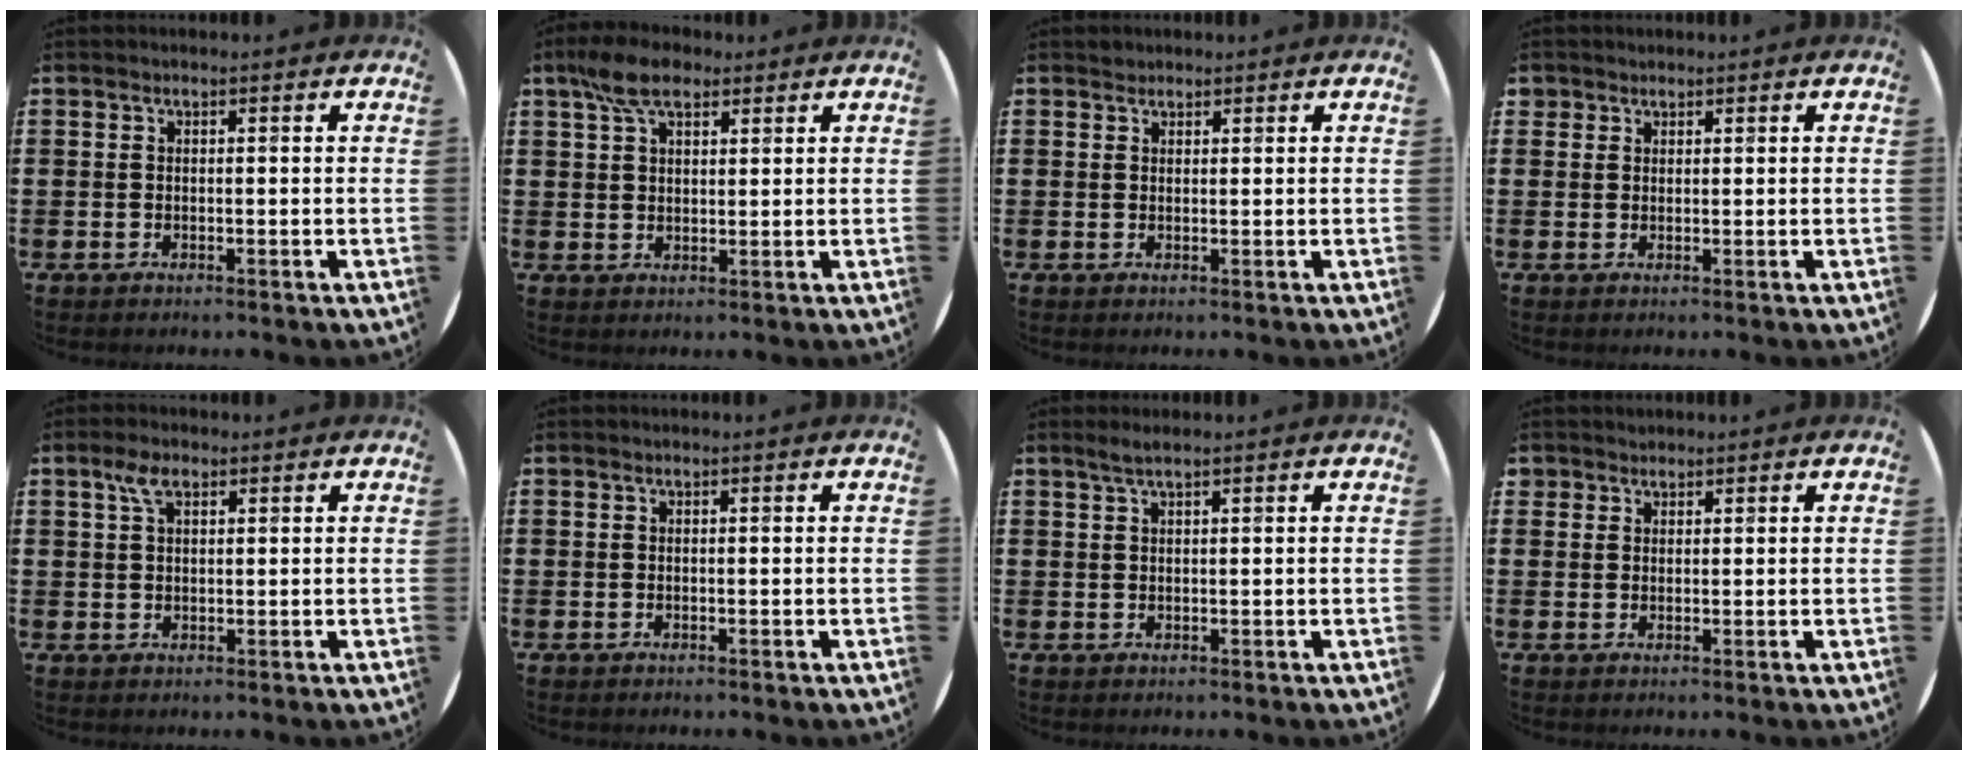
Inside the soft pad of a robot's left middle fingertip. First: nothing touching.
{"total": 6.3, "force": [4.4, 3.3, 3.1], "torque": [-0.066, 0.004, 0.083]}
{"total": 0.9, "force": [0.9, 0.3, -0.1], "torque": [0.000, 0.002, 0.018]}
{"total": 1.3, "force": [1.1, 0.7, 0.0], "torque": [-0.003, 0.002, 0.023]}
{"total": 3.2, "force": [2.0, 1.5, 2.0], "torque": [-0.045, 0.008, 0.037]}
{"total": 0.0}
{"total": 1.6, "force": [1.2, 0.0, 1.1], "torque": [-0.022, 0.002, 0.021]}
{"total": 1.5, "force": [1.3, 0.6, -0.1], "torque": [-0.001, 0.003, 0.027]}